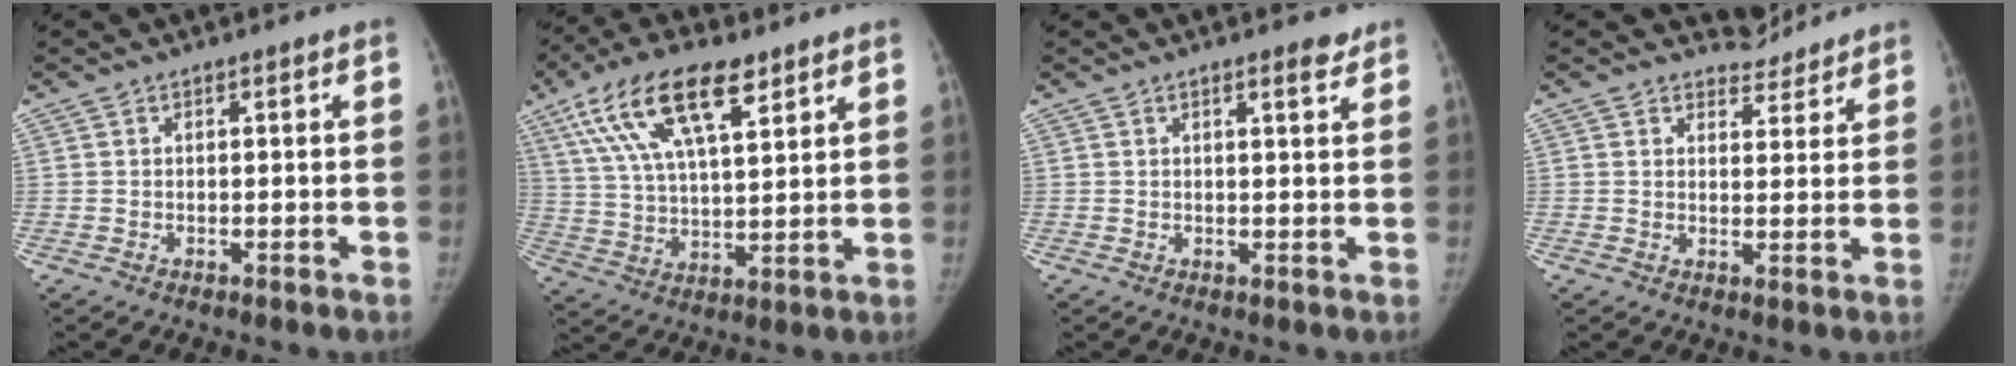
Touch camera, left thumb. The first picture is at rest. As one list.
[{"total": 17.8, "force": [9.4, 7.2, 13.3], "torque": [-0.229, -0.011, 0.173]}, {"total": 2.6, "force": [1.8, 0.7, 1.7], "torque": [-0.016, -0.011, 0.023]}, {"total": 4.1, "force": [3.7, 1.6, -0.7], "torque": [0.031, -0.035, 0.048]}]